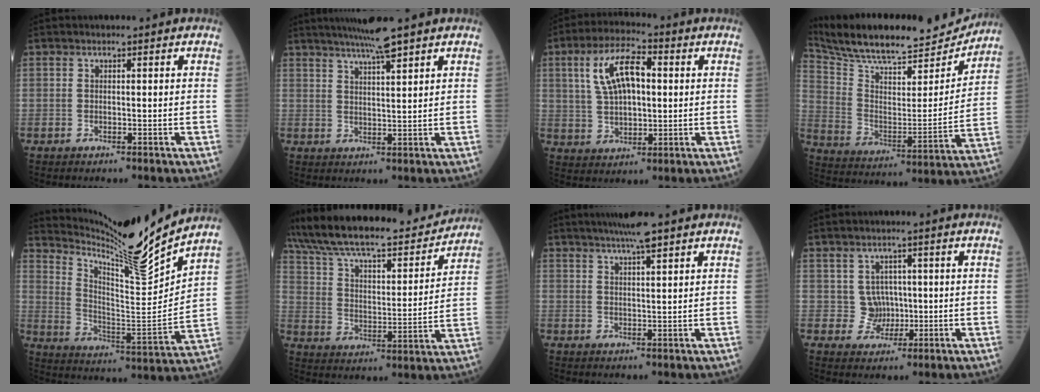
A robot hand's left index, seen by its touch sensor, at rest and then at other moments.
{"total": 5.8, "force": [4.7, -0.4, 3.3], "torque": [-0.058, 0.013, 0.083]}
{"total": 10.3, "force": [2.5, 4.5, 9.0], "torque": [-0.177, 0.023, 0.047]}
{"total": 21.9, "force": [20.1, 4.6, 7.3], "torque": [-0.129, -0.007, 0.305]}
{"total": 16.2, "force": [15.1, -2.3, 5.3], "torque": [-0.109, -0.059, 0.247]}
{"total": 24.0, "force": [21.3, 4.9, 9.9], "torque": [-0.177, 0.007, 0.320]}
{"total": 5.3, "force": [4.1, -0.3, 3.4], "torque": [-0.058, 0.015, 0.072]}
{"total": 3.2, "force": [0.1, 3.2, 0.5], "torque": [-0.003, 0.009, 0.006]}